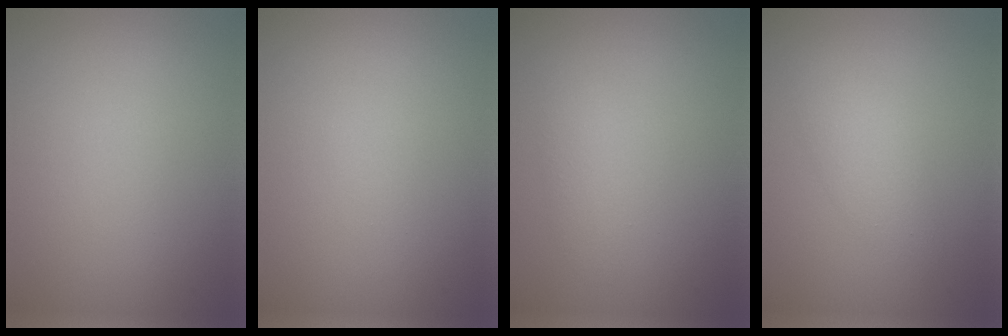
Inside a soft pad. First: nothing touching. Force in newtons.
{"total": 0.0}
{"total": 1.3, "press": 1.3, "slide": 0.1}
{"total": 2.7, "press": 2.7, "slide": 0.2}